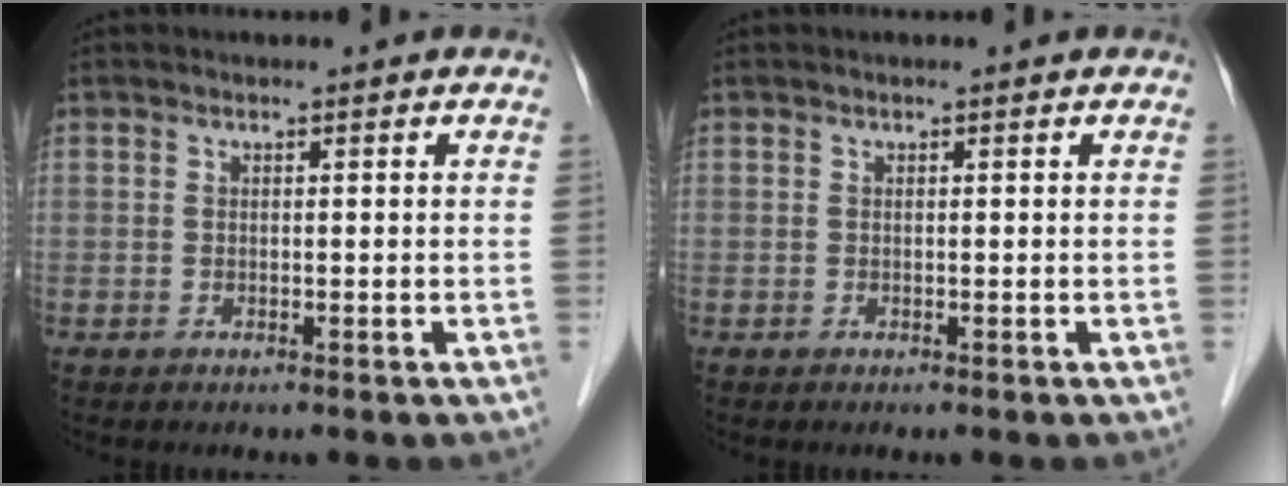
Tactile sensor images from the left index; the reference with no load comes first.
{"total": 0.0}